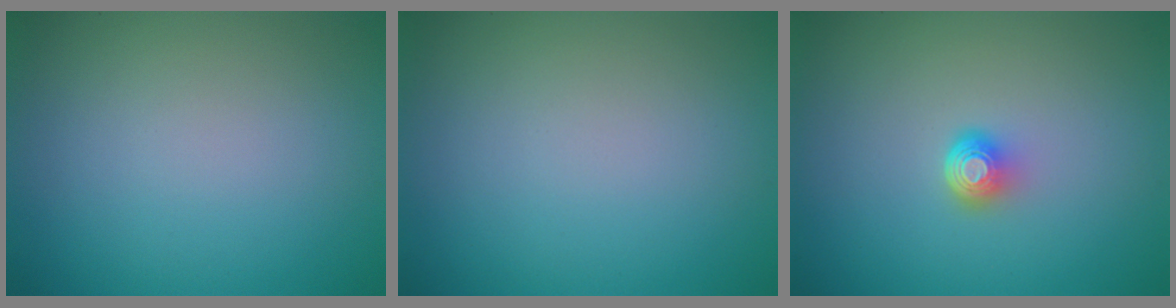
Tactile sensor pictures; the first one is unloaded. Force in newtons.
{"total": 0.0}
{"total": 2.0, "press": 1.3, "slide": 1.6}